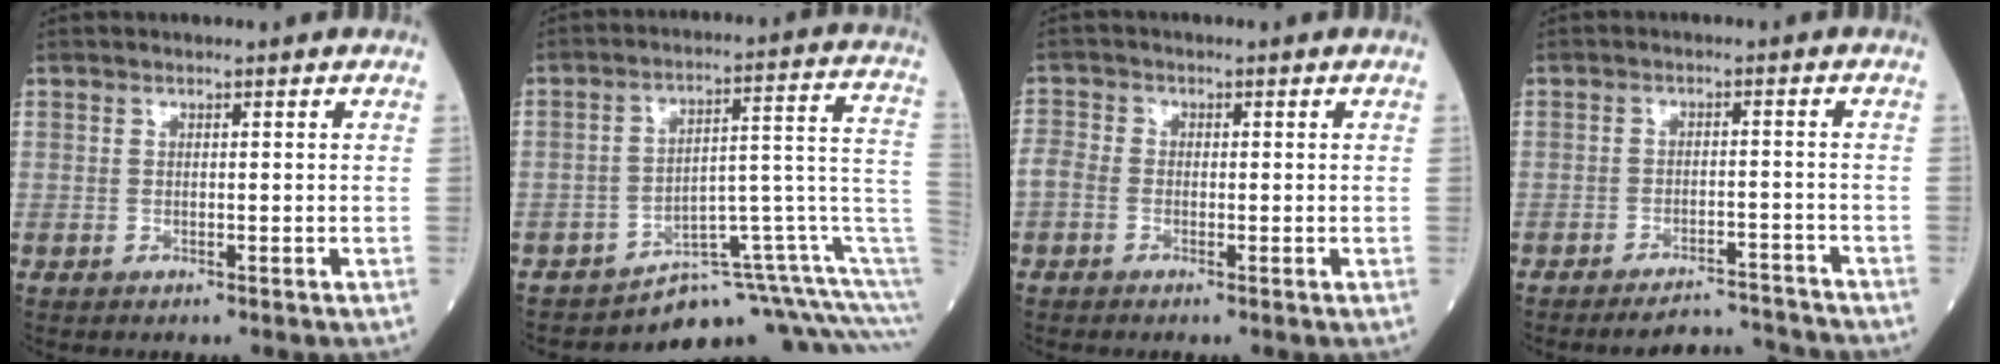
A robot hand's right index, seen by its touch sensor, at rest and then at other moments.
{"total": 10.9, "force": [-9.4, 0.9, 5.4], "torque": [-0.042, 0.099, -0.126]}
{"total": 2.3, "force": [-0.9, 1.6, 1.4], "torque": [-0.040, 0.003, -0.024]}
{"total": 5.6, "force": [-5.6, -0.4, -0.2], "torque": [0.009, 0.006, -0.088]}